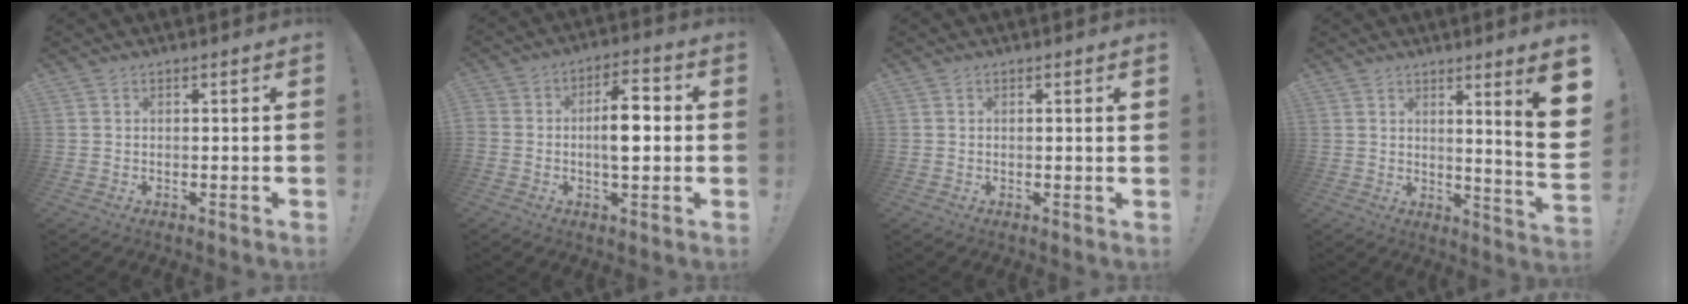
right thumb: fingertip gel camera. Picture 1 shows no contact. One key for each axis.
{"total": 9.0, "fx": -1.1, "fy": 4.5, "fz": 7.7, "tx": -0.132, "ty": 0.016, "tz": -0.022}
{"total": 1.0, "fx": 0.6, "fy": -0.3, "fz": 0.8, "tx": -0.007, "ty": -0.004, "tz": 0.008}
{"total": 11.2, "fx": 4.1, "fy": -0.6, "fz": 10.4, "tx": -0.146, "ty": -0.047, "tz": 0.054}